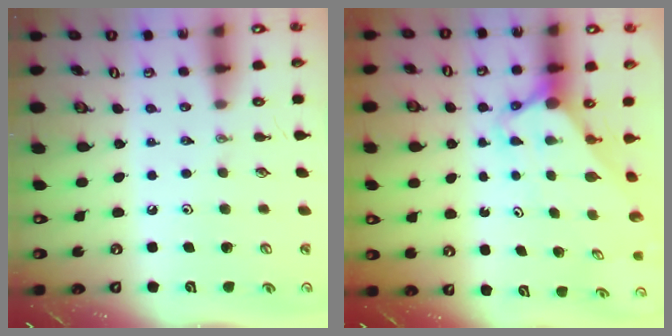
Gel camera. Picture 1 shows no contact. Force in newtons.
{"total": 3.1, "press": 3.1, "slide": 0.2}